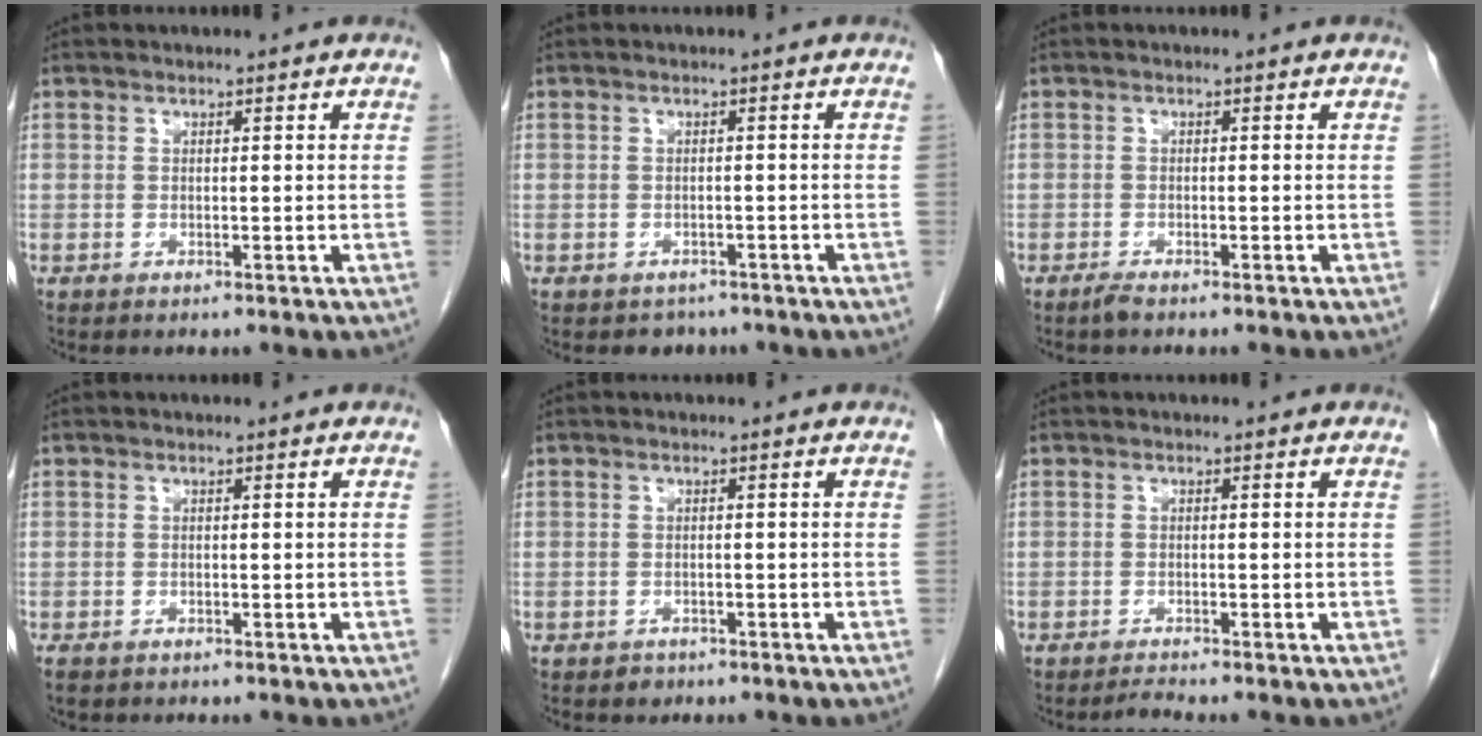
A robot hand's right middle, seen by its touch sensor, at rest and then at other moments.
{"total": 2.4, "force": [-1.9, 1.5, 0.0], "torque": [-0.011, 0.002, -0.027]}
{"total": 1.0, "force": [-0.9, 0.0, 0.5], "torque": [-0.015, -0.002, -0.016]}
{"total": 1.8, "force": [-1.3, 0.9, 0.8], "torque": [-0.017, -0.003, -0.018]}
{"total": 1.2, "force": [-0.8, 0.9, 0.0], "torque": [-0.004, 0.002, -0.011]}
{"total": 1.1, "force": [-1.0, -0.5, 0.1], "torque": [-0.008, -0.007, -0.016]}